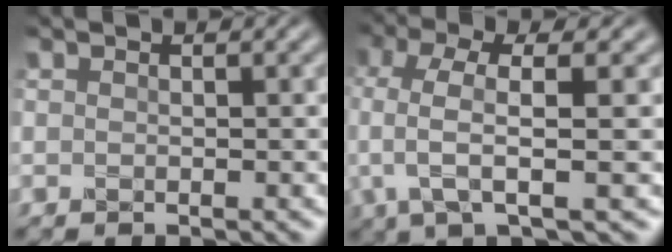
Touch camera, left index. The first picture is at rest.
{"total": 5.1, "force": [0.4, 1.2, 4.9], "torque": [-0.103, 0.003, 0.007]}